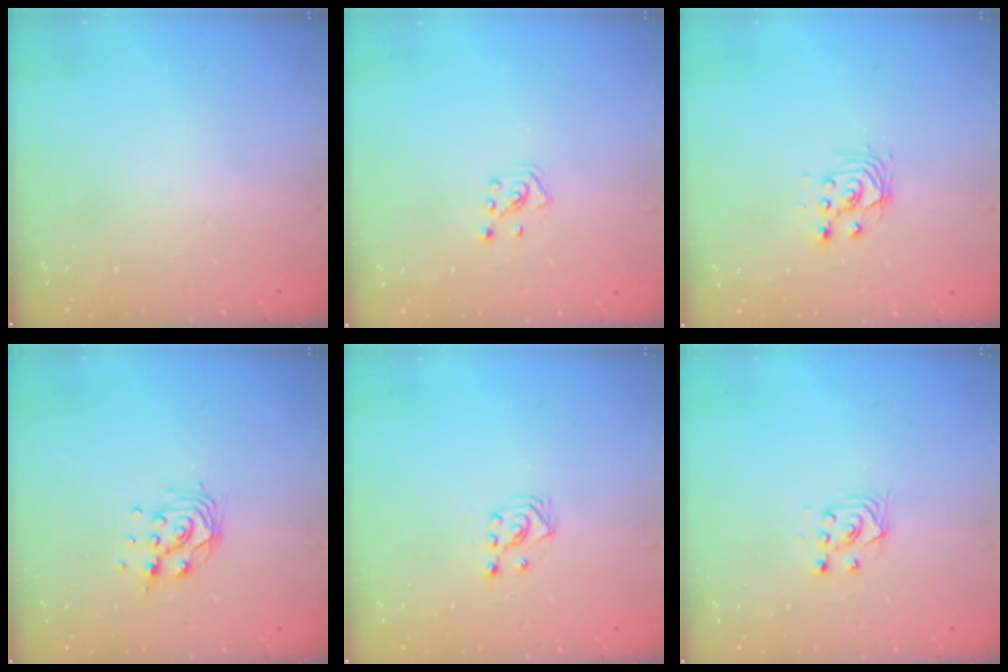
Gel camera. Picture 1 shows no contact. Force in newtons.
{"total": 2.6, "press": 2.6, "slide": 0.5}
{"total": 3.4, "press": 3.4, "slide": 0.2}
{"total": 9.4, "press": 9.2, "slide": 1.9}
{"total": 3.0, "press": 2.8, "slide": 1.0}
{"total": 2.9, "press": 2.7, "slide": 1.0}